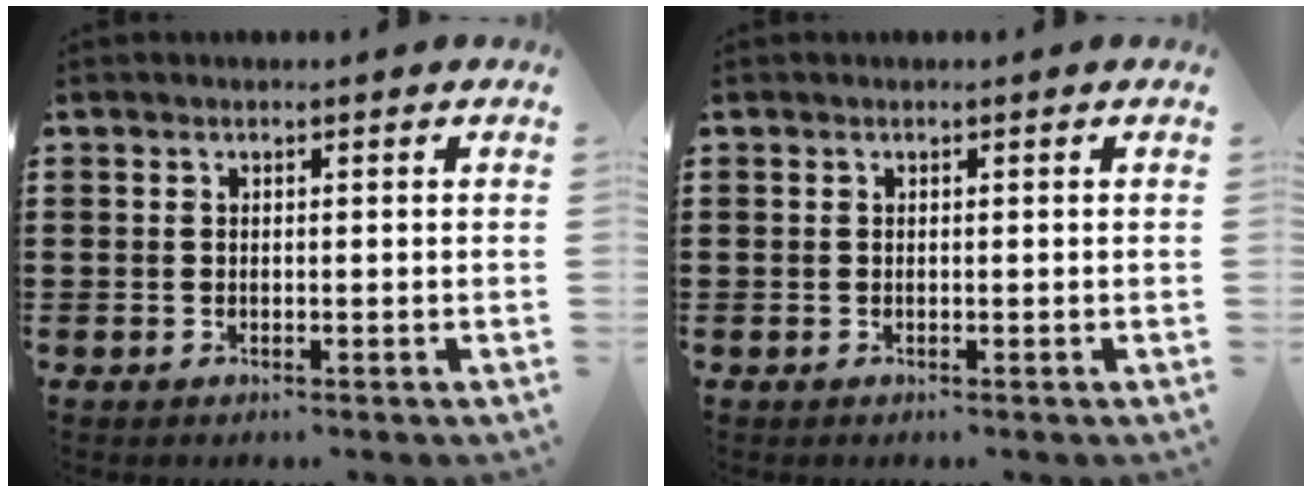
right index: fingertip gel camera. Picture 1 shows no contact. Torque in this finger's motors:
{"motor_torque": [0.00, 0.00, 0.00, 0.00]}